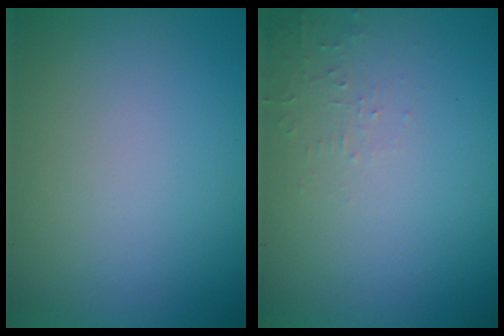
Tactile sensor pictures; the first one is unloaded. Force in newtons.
{"total": 1.2, "press": 1.2, "slide": 0.3}